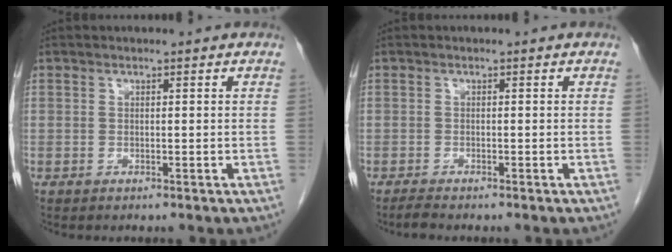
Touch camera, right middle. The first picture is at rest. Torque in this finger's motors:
{"motor_torque": [0.22, -0.09, -0.07, 0.00]}